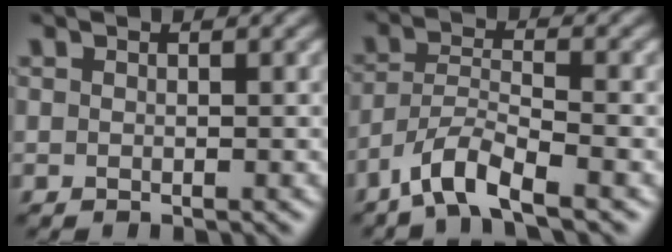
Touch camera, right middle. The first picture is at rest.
{"total": 4.7, "force": [-3.4, 1.0, 3.0], "torque": [-0.057, 0.001, -0.073]}